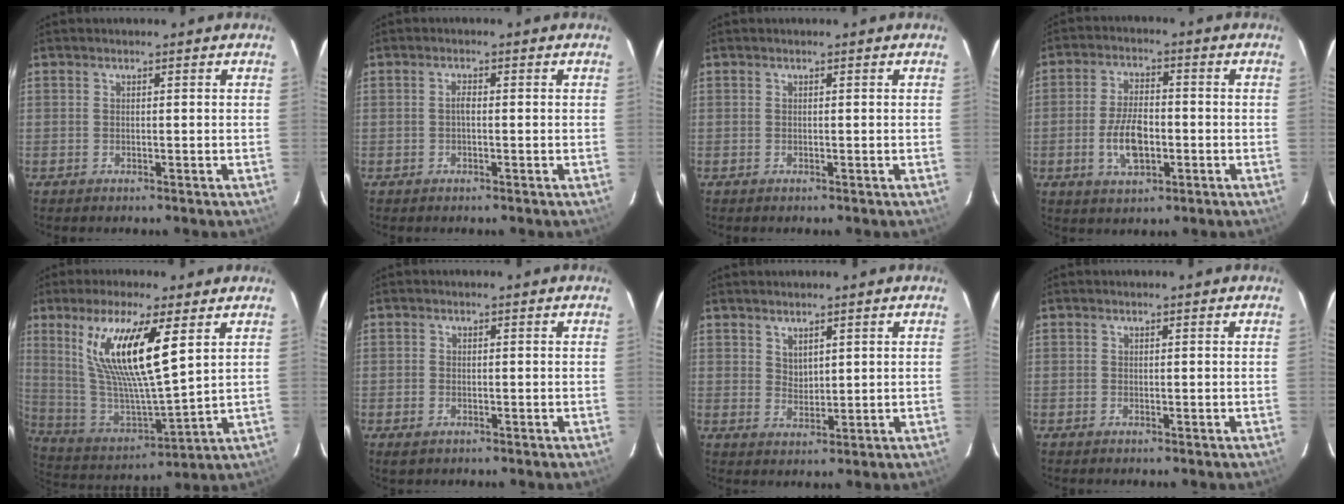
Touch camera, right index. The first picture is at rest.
{"total": 1.2, "force": [-0.2, 0.5, 1.1], "torque": [-0.021, 0.006, -0.005]}
{"total": 0.0}
{"total": 8.3, "force": [-2.3, 4.1, 6.9], "torque": [-0.138, 0.000, -0.036]}
{"total": 17.6, "force": [7.6, 3.4, 15.5], "torque": [-0.288, -0.006, 0.157]}
{"total": 2.0, "force": [-1.0, 1.4, 1.0], "torque": [-0.020, -0.005, -0.019]}
{"total": 2.8, "force": [2.1, 1.5, 1.1], "torque": [-0.014, -0.001, 0.039]}
{"total": 0.0}